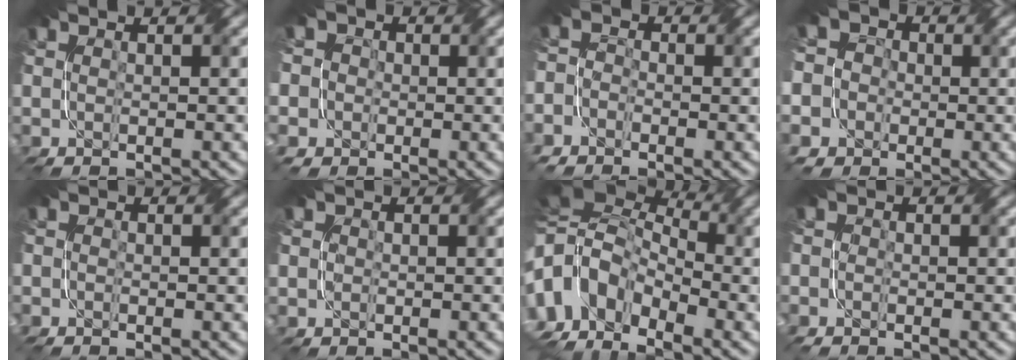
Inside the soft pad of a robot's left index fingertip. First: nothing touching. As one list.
[{"total": 6.8, "force": [0.4, 6.3, 2.3], "torque": [-0.056, 0.025, -0.035]}, {"total": 2.3, "force": [-1.6, 1.6, 0.7], "torque": [-0.015, -0.003, -0.037]}, {"total": 9.8, "force": [-3.0, 8.9, 2.8], "torque": [-0.079, -0.007, -0.083]}, {"total": 0.6, "force": [-0.3, 0.4, 0.3], "torque": [-0.007, -0.006, -0.007]}, {"total": 1.2, "force": [0.4, 1.1, 0.1], "torque": [0.002, -0.003, 0.003]}, {"total": 12.4, "force": [-2.4, 8.8, 8.4], "torque": [-0.166, -0.010, -0.039]}, {"total": 0.9, "force": [-0.5, 0.7, 0.3], "torque": [-0.005, -0.004, -0.011]}]